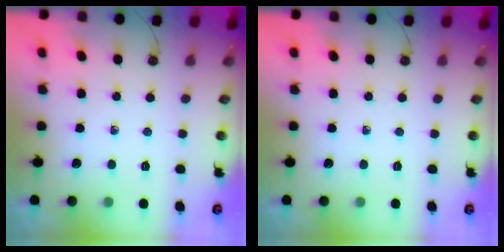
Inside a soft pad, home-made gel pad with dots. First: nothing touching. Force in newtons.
{"total": 0.0}